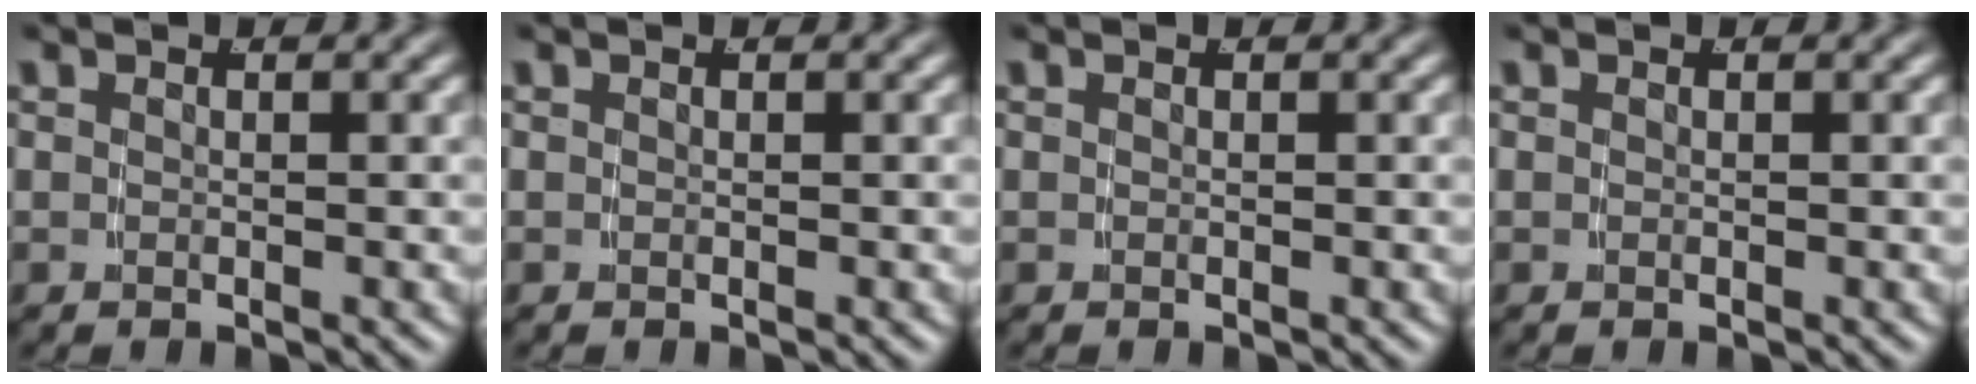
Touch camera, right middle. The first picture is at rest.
{"total": 0.0}
{"total": 0.0}
{"total": 0.0}